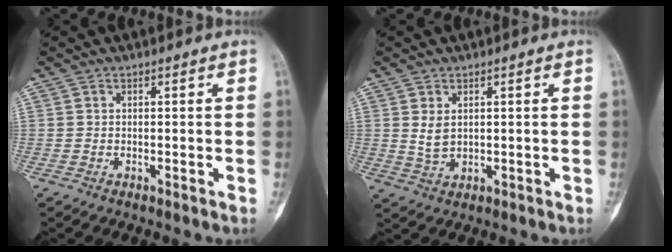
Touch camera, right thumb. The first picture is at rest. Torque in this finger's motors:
{"motor_torque": [-0.41, 0.37, 0.20, 0.36, -0.02]}